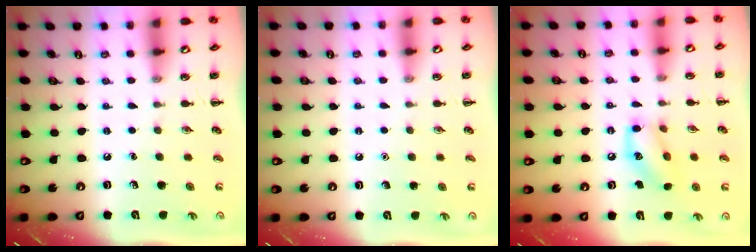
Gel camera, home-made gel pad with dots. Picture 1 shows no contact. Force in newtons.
{"total": 1.6, "press": 1.5, "slide": 0.1}
{"total": 11.7, "press": 11.6, "slide": 1.8}